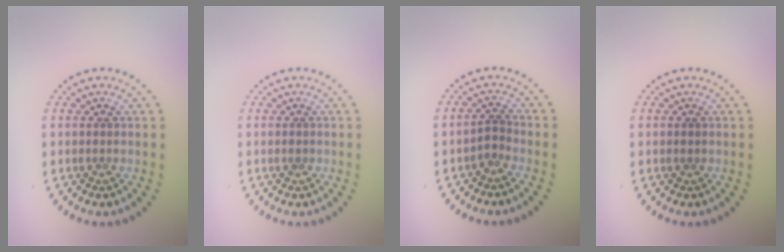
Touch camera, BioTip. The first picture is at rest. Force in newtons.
{"total": 0.6, "press": 0.6, "slide": 0.1}
{"total": 1.3, "press": 0.9, "slide": 0.9}
{"total": 0.6, "press": 0.6, "slide": 0.1}